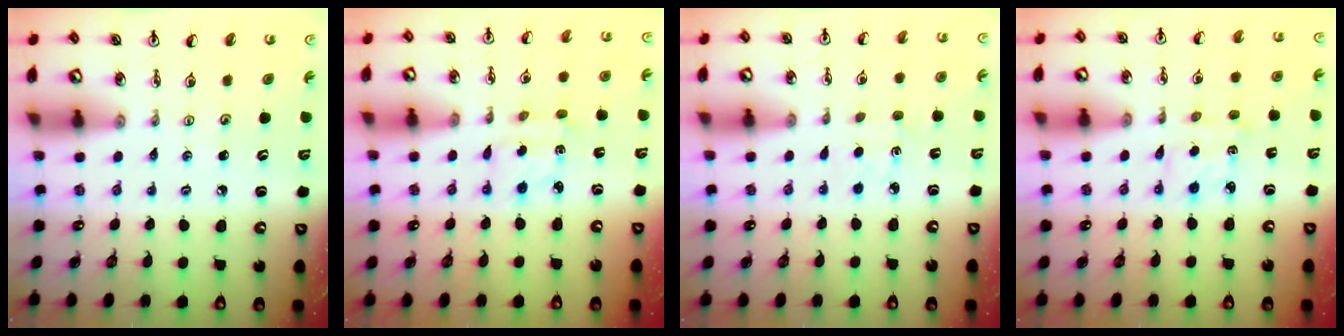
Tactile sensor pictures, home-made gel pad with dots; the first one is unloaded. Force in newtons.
{"total": 3.7, "press": 3.7, "slide": 0.6}
{"total": 1.8, "press": 1.7, "slide": 0.3}
{"total": 3.0, "press": 2.9, "slide": 0.6}